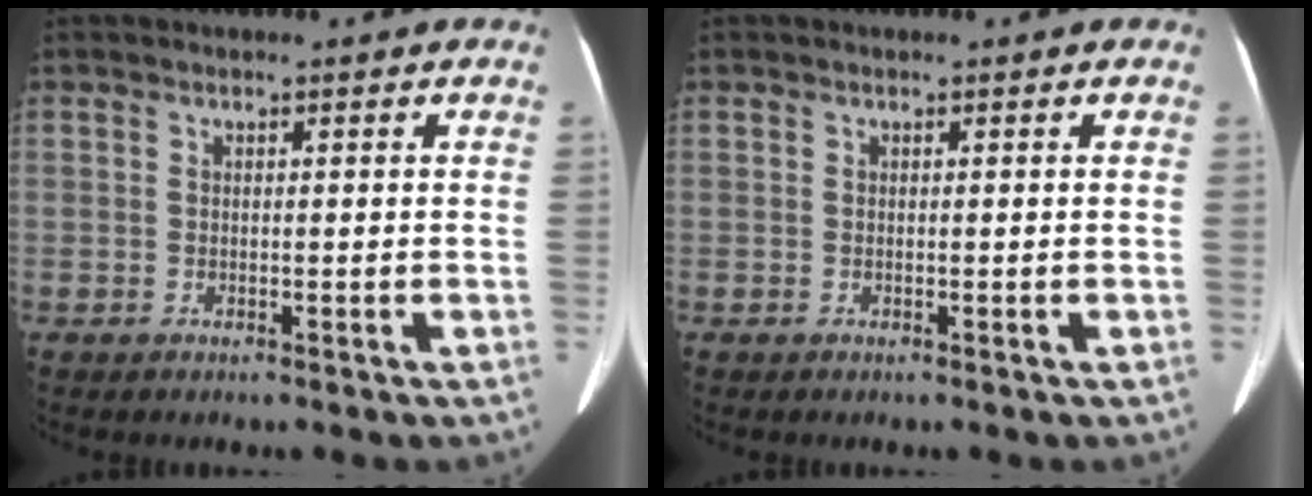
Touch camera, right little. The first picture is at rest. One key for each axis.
{"total": 0.0}